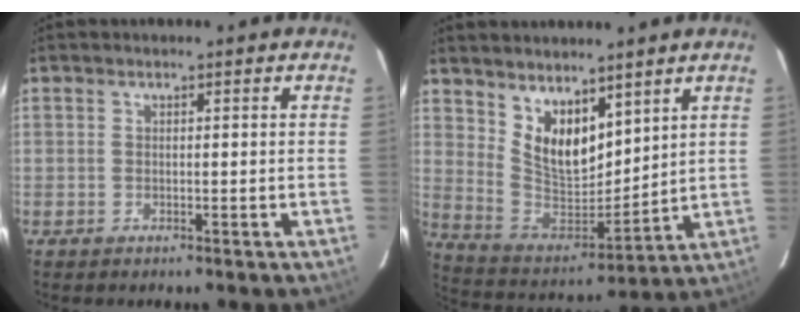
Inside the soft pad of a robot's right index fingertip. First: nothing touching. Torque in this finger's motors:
{"motor_torque": [-0.01, 0.09, 0.08, 0.04]}